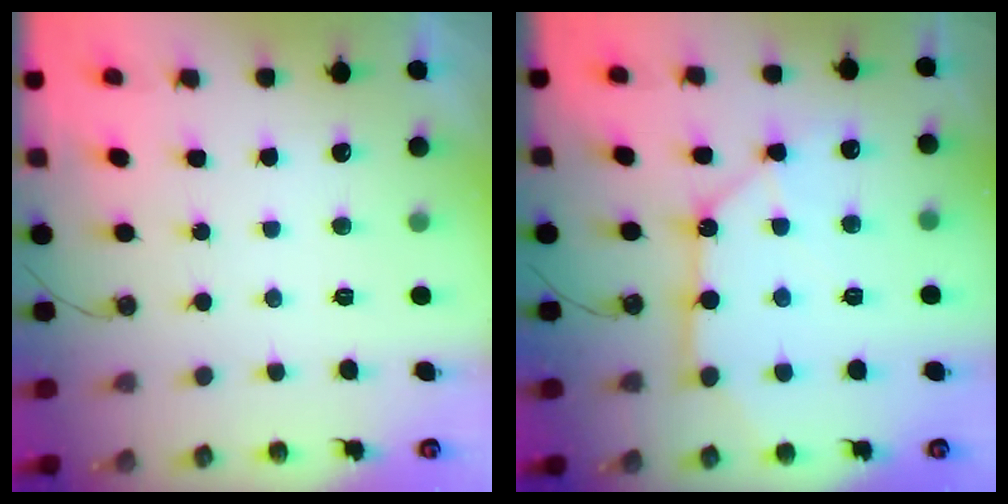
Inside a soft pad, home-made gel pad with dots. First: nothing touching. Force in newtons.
{"total": 13.1, "press": 13.0, "slide": 1.7}